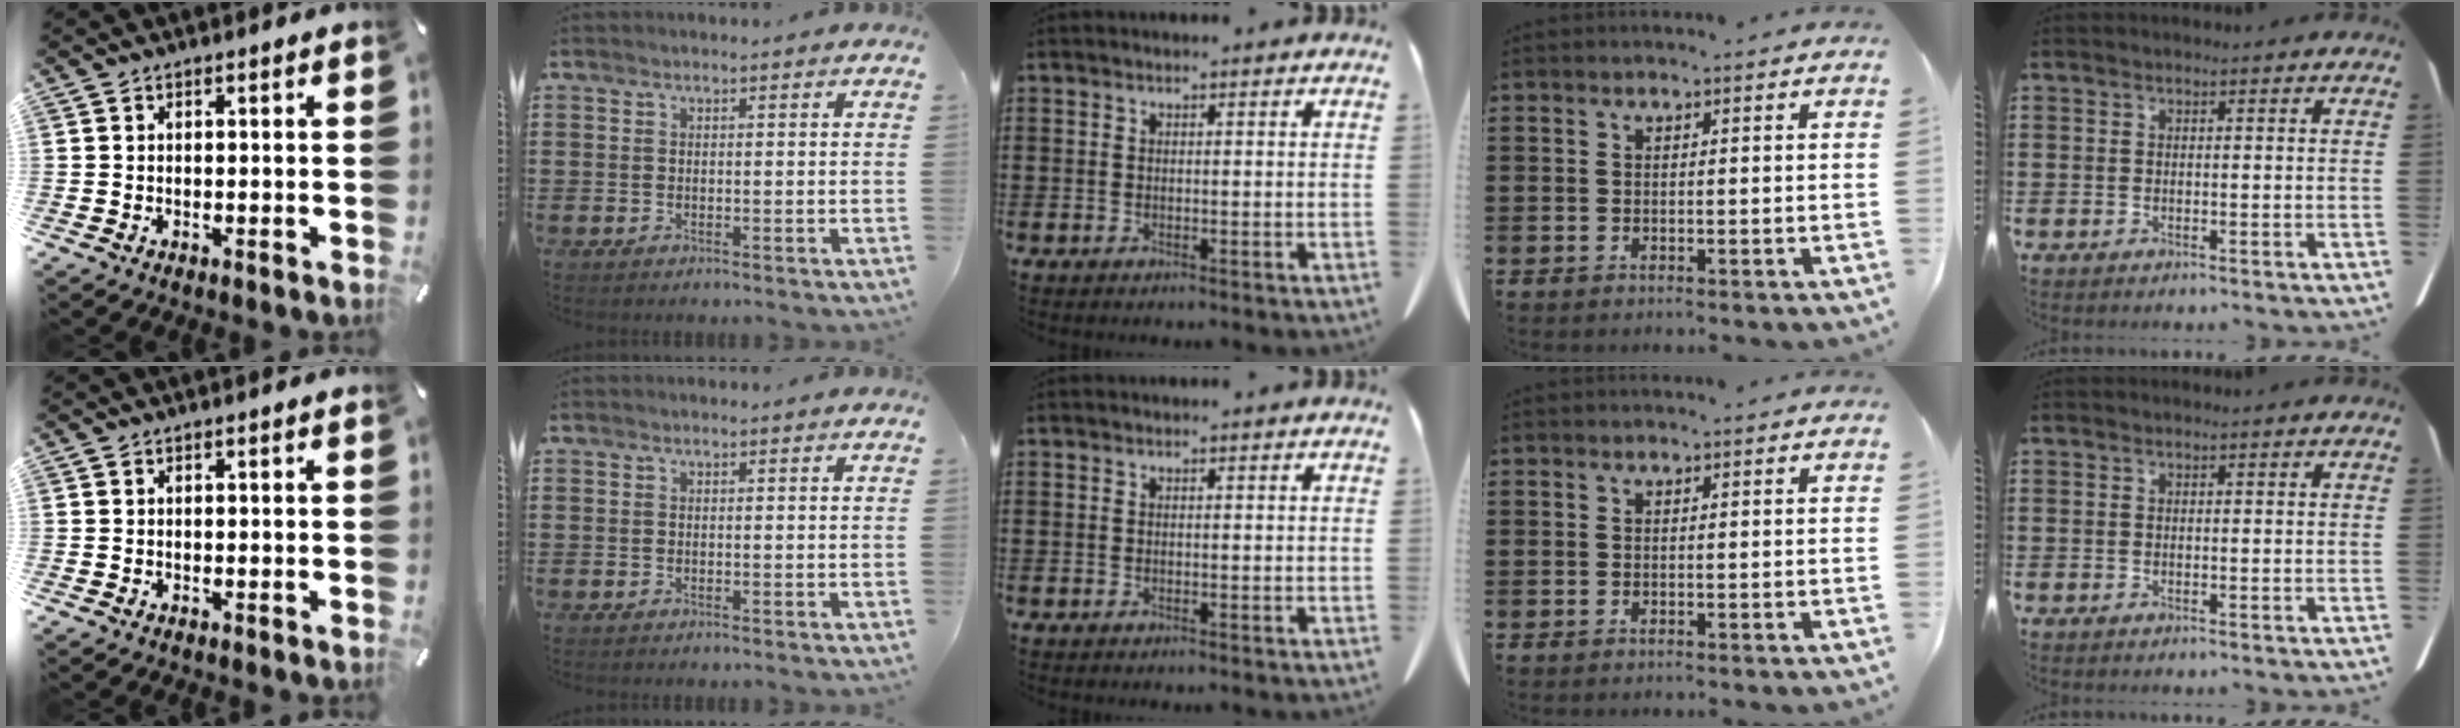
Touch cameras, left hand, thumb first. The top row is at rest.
{}